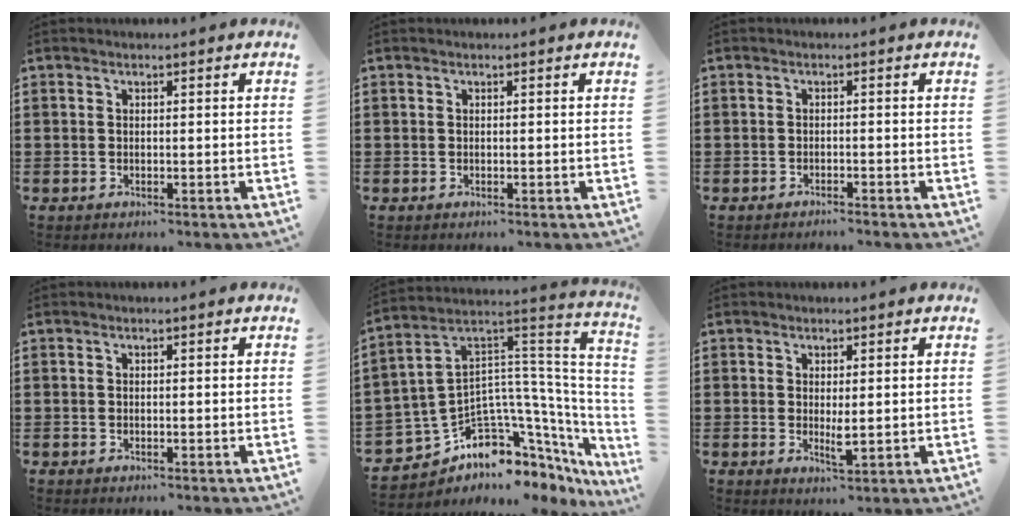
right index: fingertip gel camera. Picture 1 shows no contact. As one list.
[{"total": 0.0}, {"total": 1.1, "force": [-1.1, 0.0, 0.0], "torque": [-0.003, 0.000, -0.022]}, {"total": 0.0}, {"total": 7.0, "force": [-3.5, 4.4, 4.2], "torque": [-0.106, -0.044, -0.072]}, {"total": 2.5, "force": [0.3, 0.9, 2.3], "torque": [-0.036, -0.003, 0.004]}]